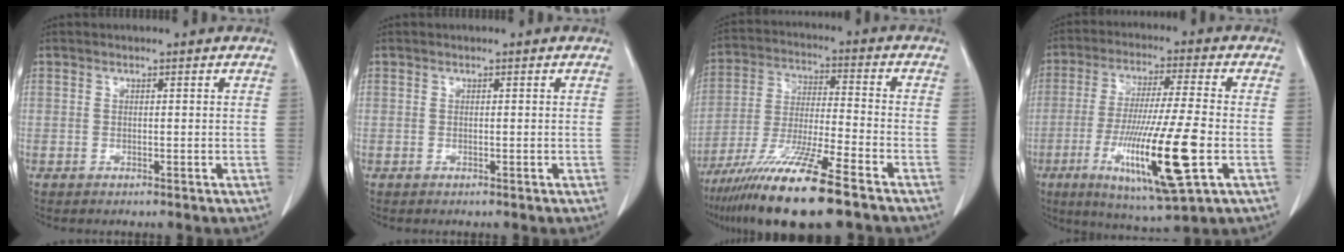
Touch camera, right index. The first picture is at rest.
{"total": 0.0}
{"total": 15.6, "force": [-10.6, 0.6, 11.4], "torque": [-0.232, -0.047, -0.194]}
{"total": 16.7, "force": [-5.0, 0.6, 15.9], "torque": [-0.310, -0.035, -0.084]}